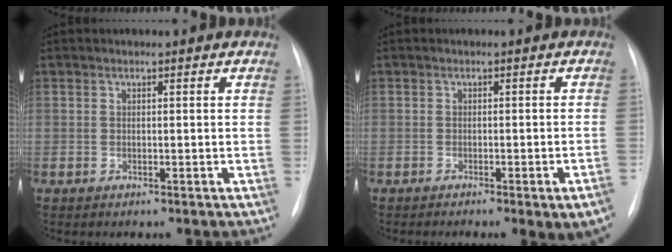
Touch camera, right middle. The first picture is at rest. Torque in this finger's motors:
{"motor_torque": [1.11, -1.03, 0.26, 0.10]}